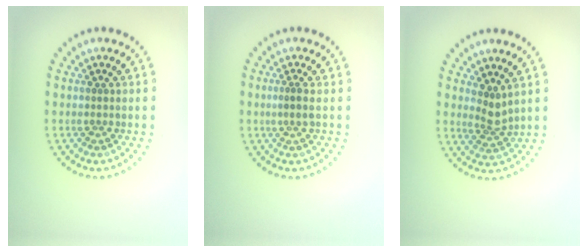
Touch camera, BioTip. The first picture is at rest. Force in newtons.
{"total": 0.9, "press": 0.7, "slide": 0.6}
{"total": 2.0, "press": 1.3, "slide": 1.5}